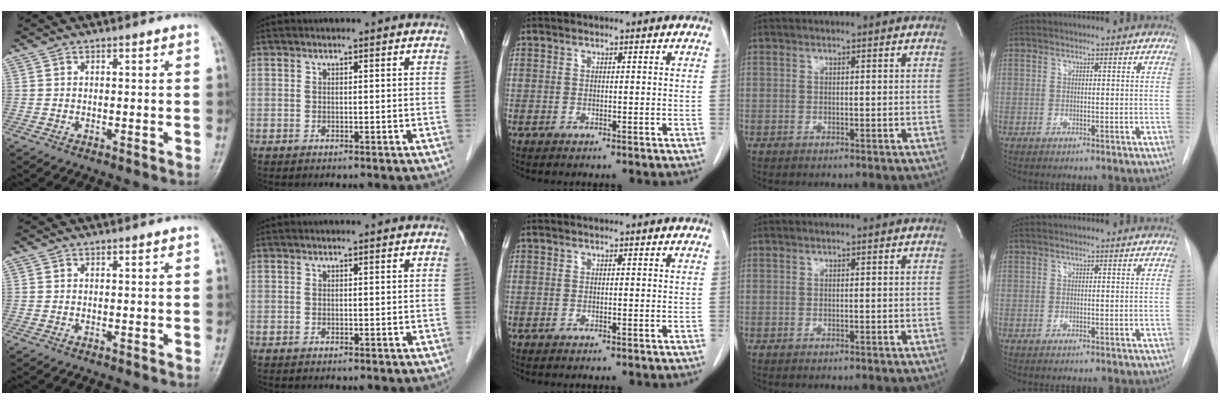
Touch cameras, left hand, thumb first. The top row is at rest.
{}